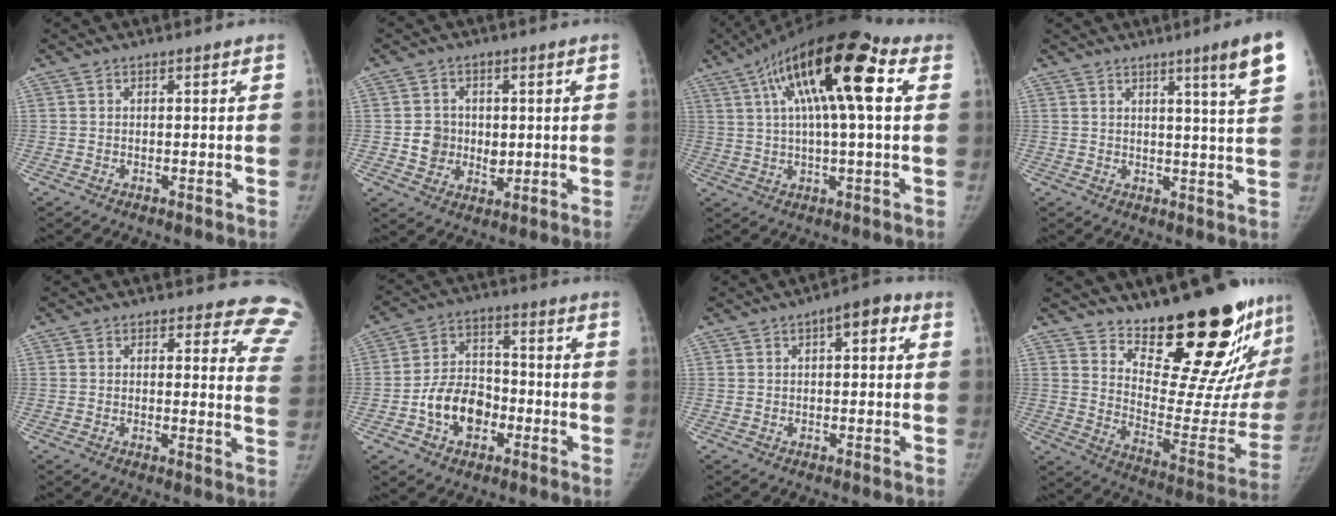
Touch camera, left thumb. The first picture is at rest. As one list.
[{"total": 6.5, "force": [0.2, 6.0, 2.5], "torque": [-0.007, 0.001, 0.008]}, {"total": 19.4, "force": [5.8, 5.6, 17.7], "torque": [-0.304, 0.022, 0.087]}, {"total": 8.5, "force": [4.7, -0.3, 7.1], "torque": [-0.095, -0.029, 0.060]}, {"total": 11.1, "force": [10.1, 4.2, 1.6], "torque": [0.045, -0.080, 0.066]}, {"total": 11.1, "force": [-3.9, 8.2, 6.5], "torque": [-0.079, 0.033, -0.069]}, {"total": 4.7, "force": [1.4, 2.1, 4.0], "torque": [-0.040, 0.010, 0.011]}, {"total": 24.2, "force": [18.0, 6.8, 14.6], "torque": [-0.172, -0.141, 0.265]}]